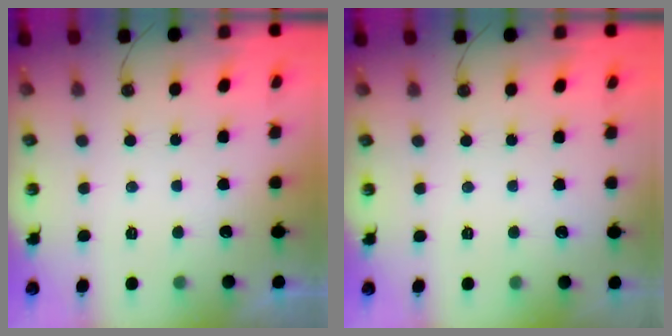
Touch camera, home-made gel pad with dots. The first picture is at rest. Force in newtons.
{"total": 0.0}